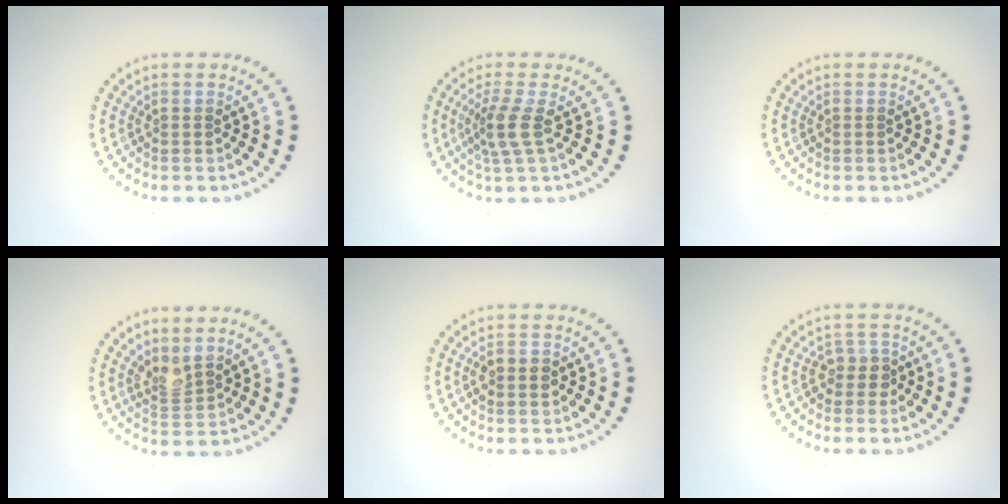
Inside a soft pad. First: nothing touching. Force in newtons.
{"total": 2.6, "press": 2.0, "slide": 1.6}
{"total": 0.0}
{"total": 2.0, "press": 1.6, "slide": 1.3}
{"total": 2.1, "press": 2.1, "slide": 0.1}
{"total": 1.8, "press": 1.5, "slide": 1.0}